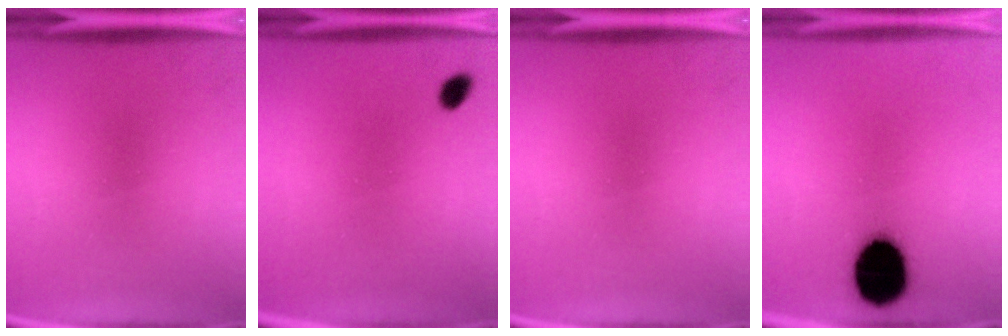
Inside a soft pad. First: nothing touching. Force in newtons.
{"total": 1.9}
{"total": 0.0}
{"total": 16.4}